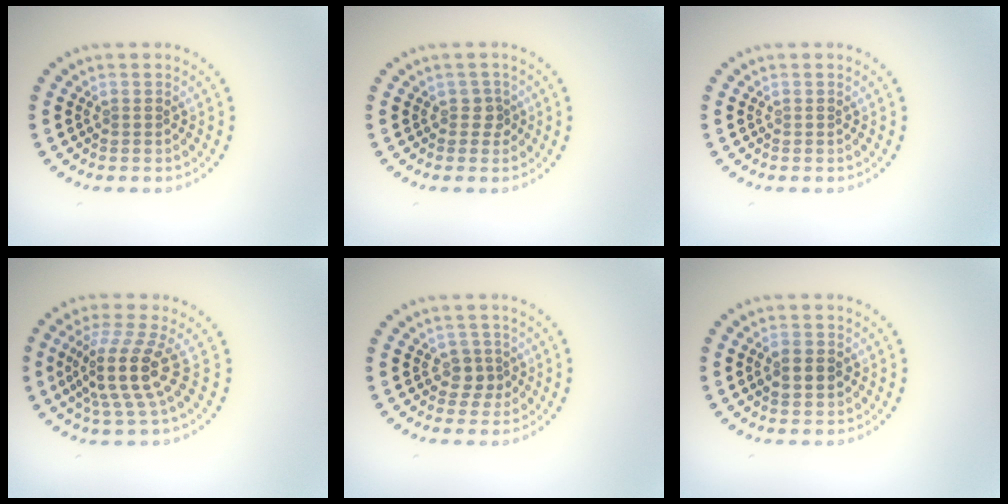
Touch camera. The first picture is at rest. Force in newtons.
{"total": 1.2, "press": 1.0, "slide": 0.7}
{"total": 0.0}
{"total": 4.9, "press": 3.6, "slide": 3.3}
{"total": 1.6, "press": 1.4, "slide": 0.8}
{"total": 3.0, "press": 3.0, "slide": 0.0}